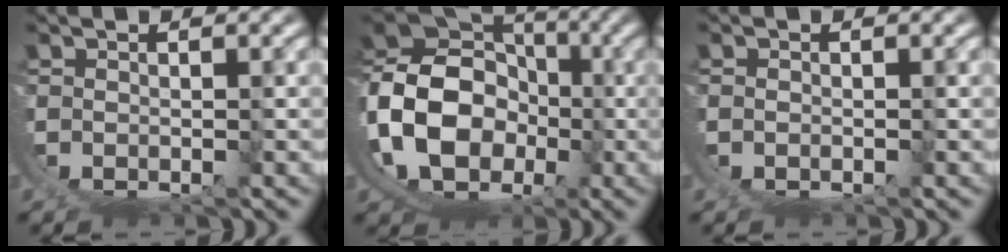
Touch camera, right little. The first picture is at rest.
{"total": 17.0, "force": [2.1, 14.0, 9.4], "torque": [-0.246, -0.051, 0.051]}
{"total": 0.6, "force": [-0.1, 0.5, 0.2], "torque": [-0.006, 0.001, -0.002]}